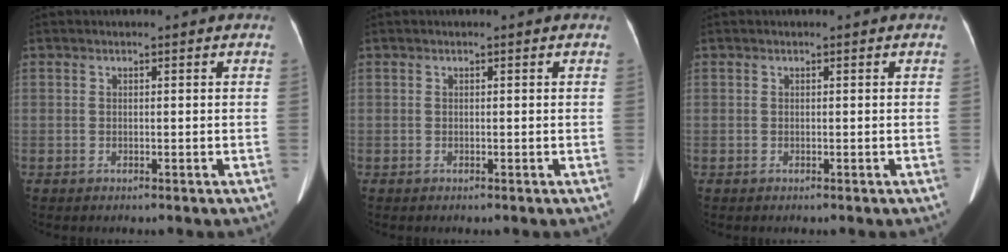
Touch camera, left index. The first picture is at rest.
{"total": 0.0}
{"total": 0.0}